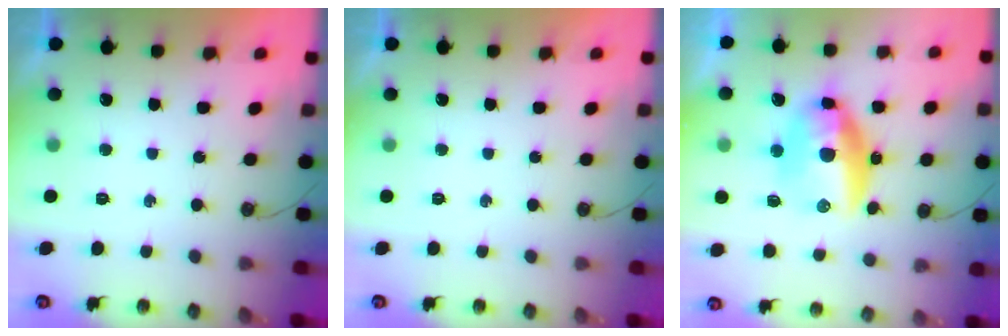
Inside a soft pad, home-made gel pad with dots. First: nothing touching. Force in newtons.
{"total": 0.0}
{"total": 17.5, "press": 15.4, "slide": 8.3}